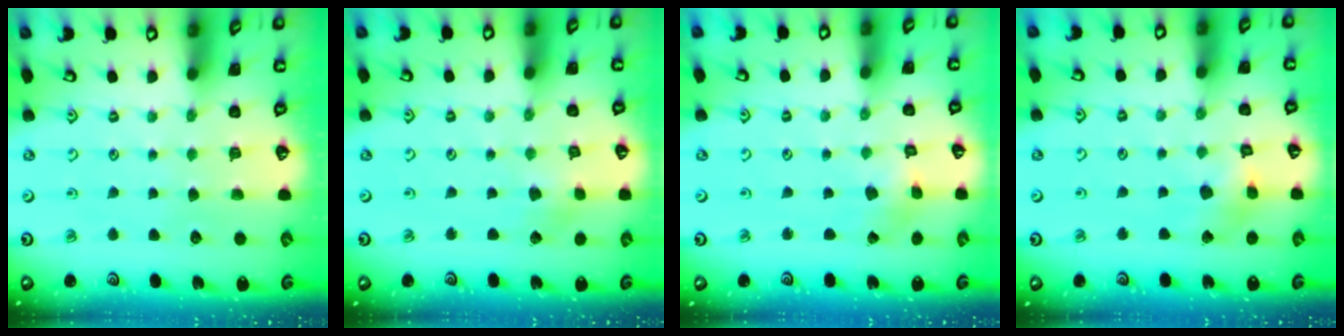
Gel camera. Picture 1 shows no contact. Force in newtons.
{"total": 2.6, "press": 2.6, "slide": 0.5}
{"total": 1.4, "press": 1.4, "slide": 0.1}
{"total": 7.4, "press": 7.3, "slide": 0.7}